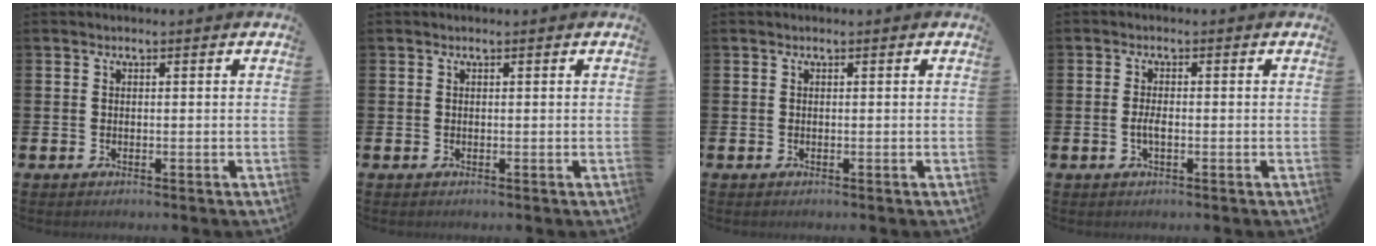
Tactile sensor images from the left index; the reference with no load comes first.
{"total": 0.0}
{"total": 0.0}
{"total": 1.8, "force": [-0.5, 0.6, 1.6], "torque": [-0.029, 0.000, -0.010]}